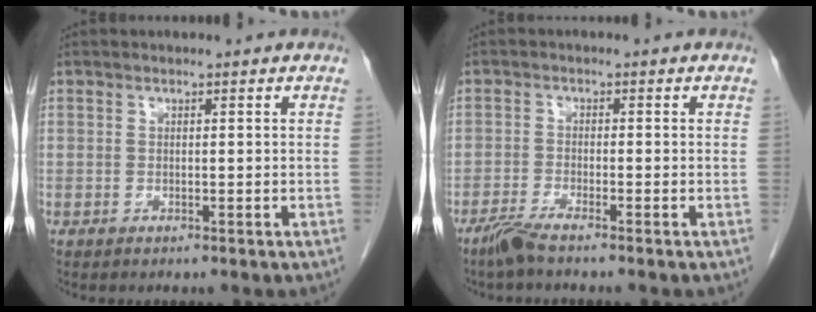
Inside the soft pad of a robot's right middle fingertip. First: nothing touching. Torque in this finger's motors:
{"motor_torque": [-0.21, -0.21, 0.04, 0.03]}